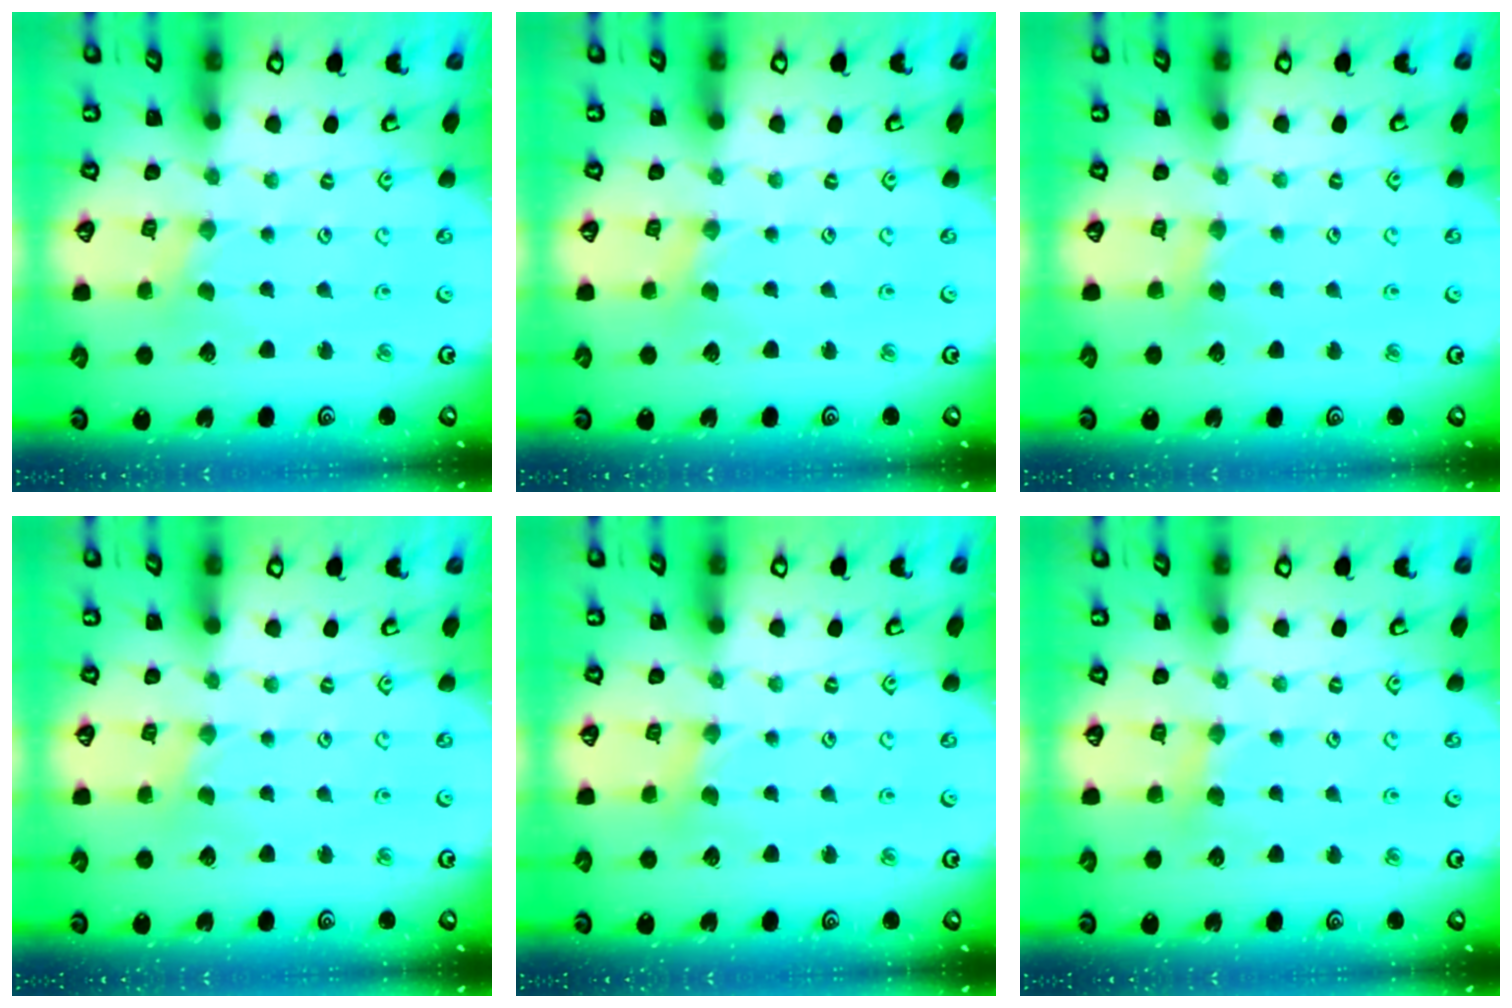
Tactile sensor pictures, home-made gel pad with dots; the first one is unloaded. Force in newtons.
{"total": 1.1, "press": 1.1, "slide": 0.2}
{"total": 3.7, "press": 3.6, "slide": 0.6}
{"total": 0.0}
{"total": 1.8, "press": 1.7, "slide": 0.3}
{"total": 4.5, "press": 4.5, "slide": 0.5}